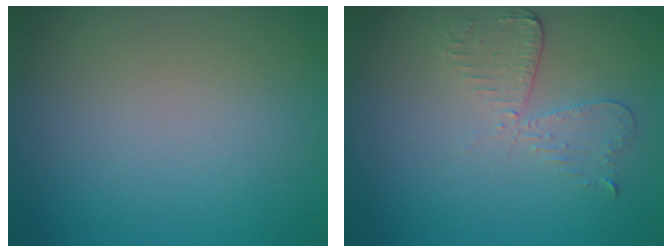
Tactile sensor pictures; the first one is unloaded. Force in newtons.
{"total": 2.9, "press": 2.6, "slide": 1.4}